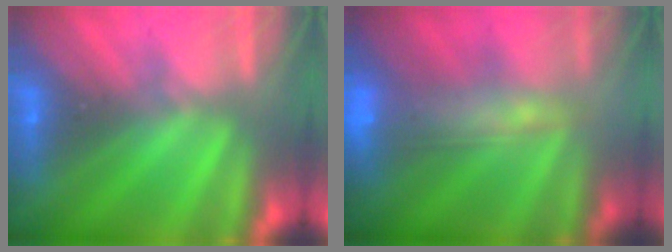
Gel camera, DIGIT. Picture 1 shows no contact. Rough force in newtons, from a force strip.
{"total": 7.1}